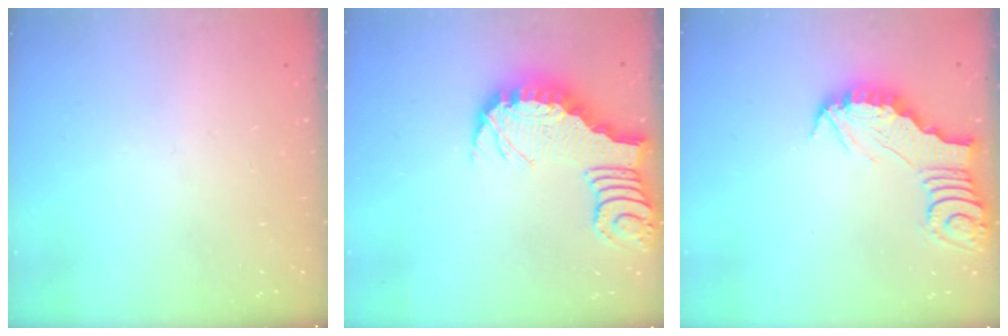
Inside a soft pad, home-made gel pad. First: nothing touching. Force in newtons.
{"total": 3.2, "press": 3.2, "slide": 0.5}
{"total": 3.0, "press": 2.9, "slide": 0.3}